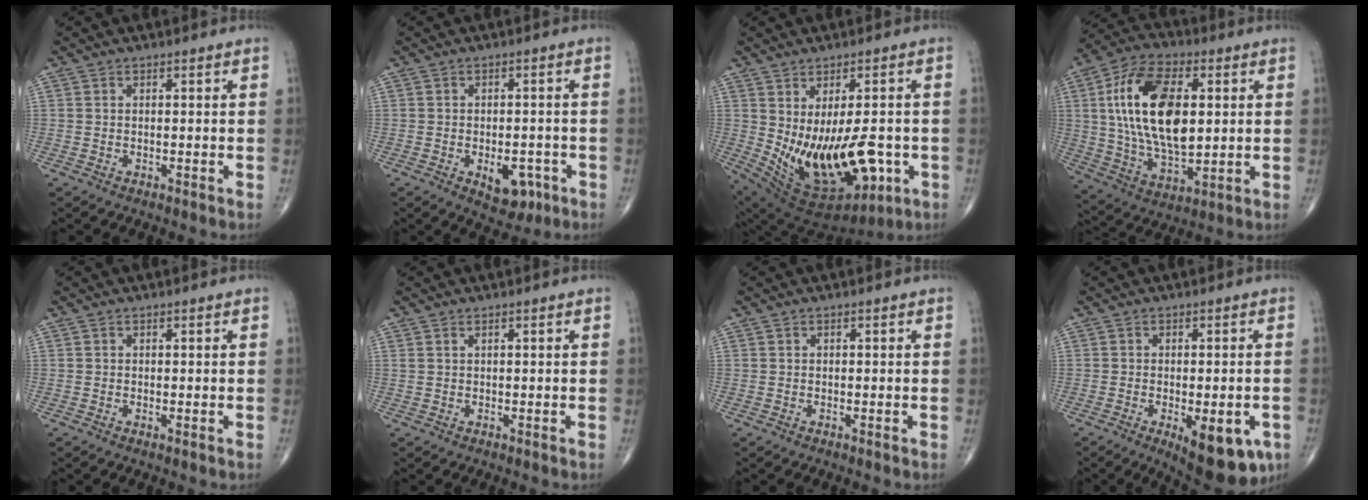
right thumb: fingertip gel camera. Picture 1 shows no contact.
{"total": 6.4, "force": [-2.5, 3.7, 4.5], "torque": [-0.042, 0.010, -0.024]}
{"total": 21.3, "force": [-3.5, 10.7, 18.0], "torque": [-0.292, -0.019, -0.019]}
{"total": 21.1, "force": [3.4, 10.9, 17.8], "torque": [-0.322, -0.006, 0.059]}
{"total": 0.0}
{"total": 0.6, "force": [0.4, 0.1, 0.4], "torque": [-0.011, 0.005, 0.012]}
{"total": 0.0}
{"total": 12.3, "force": [-4.9, 5.0, 10.1], "torque": [-0.111, -0.002, -0.054]}